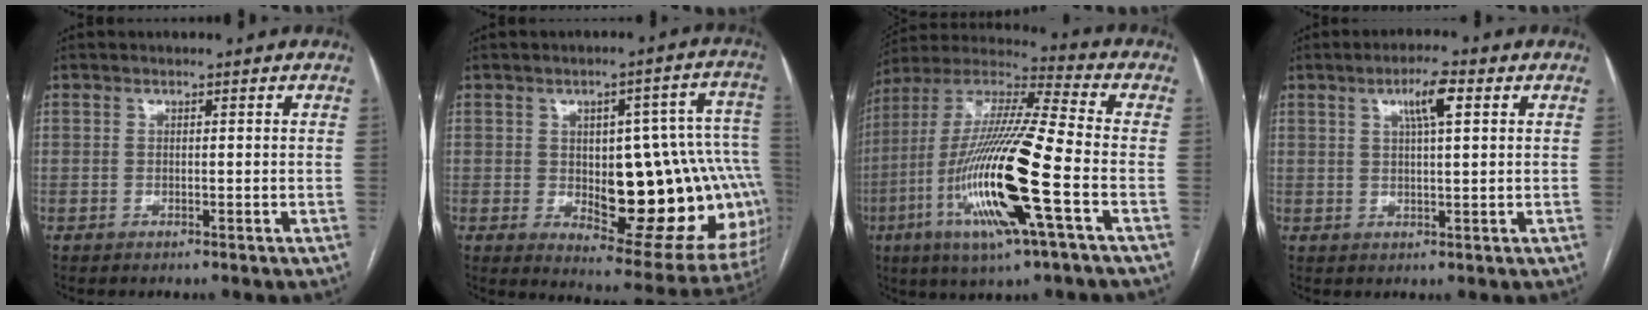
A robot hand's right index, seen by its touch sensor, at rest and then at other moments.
{"total": 23.5, "force": [-2.1, 8.5, 21.8], "torque": [-0.187, 0.032, 0.000]}
{"total": 21.4, "force": [-6.5, 1.3, 20.3], "torque": [-0.430, -0.024, -0.127]}
{"total": 5.0, "force": [2.1, 0.6, 4.5], "torque": [-0.083, 0.007, 0.036]}